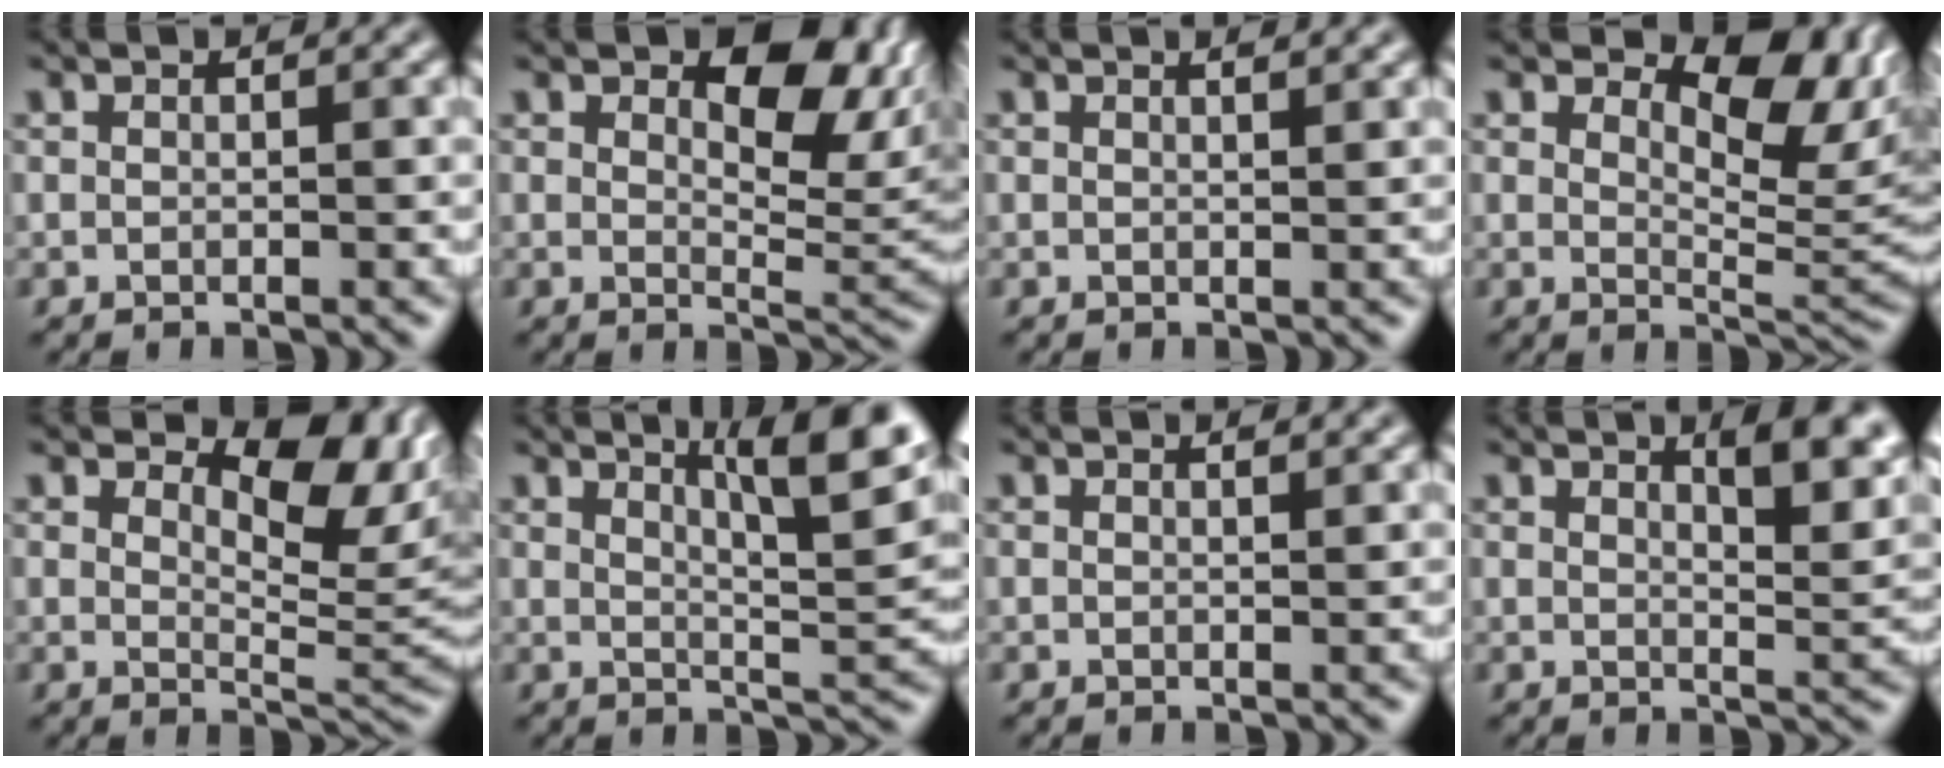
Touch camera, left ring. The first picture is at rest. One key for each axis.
{"total": 7.4, "fx": 3.4, "fy": 3.7, "fz": 5.4, "tx": -0.071, "ty": -0.004, "tz": 0.048}
{"total": 1.9, "fx": 1.4, "fy": 0.8, "fz": 1.1, "tx": 0.004, "ty": 0.007, "tz": -0.001}
{"total": 8.7, "fx": 4.2, "fy": 4.4, "fz": 6.2, "tx": -0.085, "ty": -0.002, "tz": 0.065}
{"total": 7.8, "fx": 3.9, "fy": 3.8, "fz": 5.6, "tx": -0.074, "ty": -0.004, "tz": 0.058}
{"total": 7.9, "fx": 4.5, "fy": 2.0, "fz": 6.2, "tx": -0.067, "ty": 0.011, "tz": 0.064}
{"total": 1.5, "fx": 1.1, "fy": 0.6, "fz": 0.8, "tx": 0.000, "ty": 0.003, "tz": 0.001}
{"total": 5.7, "fx": 3.4, "fy": 1.8, "fz": 4.3, "tx": -0.046, "ty": 0.006, "tz": 0.048}